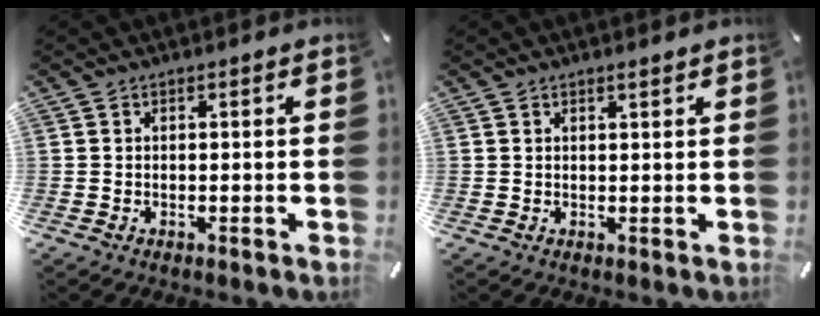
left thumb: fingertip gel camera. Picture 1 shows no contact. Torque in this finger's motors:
{"motor_torque": [0.08, -0.33, 0.02, 0.12, -0.01]}